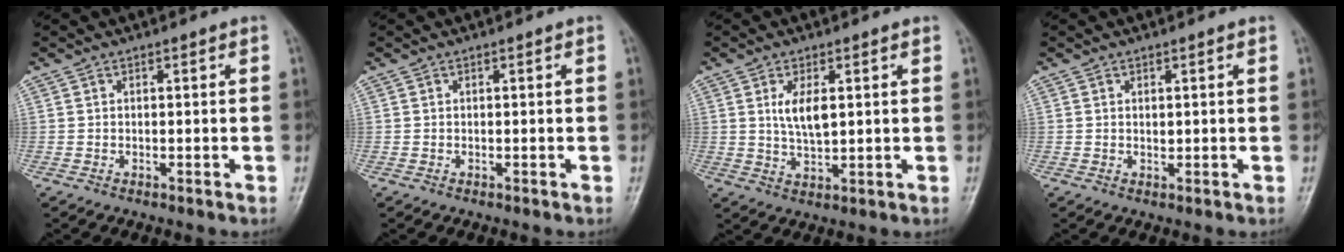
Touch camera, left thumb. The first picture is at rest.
{"total": 0.0}
{"total": 5.4, "force": [1.4, 2.4, 4.6], "torque": [-0.081, -0.013, 0.030]}
{"total": 1.0, "force": [0.4, 0.5, 0.8], "torque": [-0.012, -0.003, 0.009]}